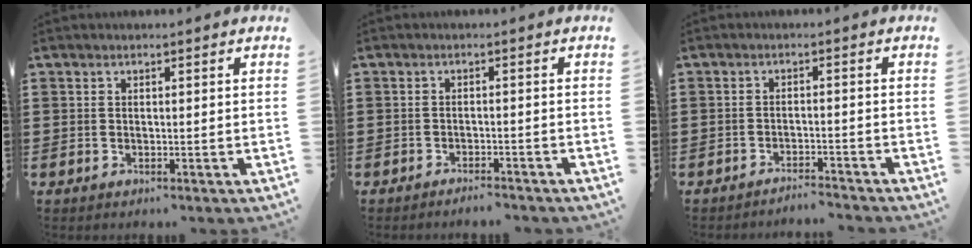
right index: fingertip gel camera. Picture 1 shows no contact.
{"total": 1.6, "force": [-1.6, 0.1, 0.2], "torque": [-0.009, 0.002, -0.033]}
{"total": 2.4, "force": [-2.4, -0.1, 0.2], "torque": [-0.008, 0.002, -0.051]}